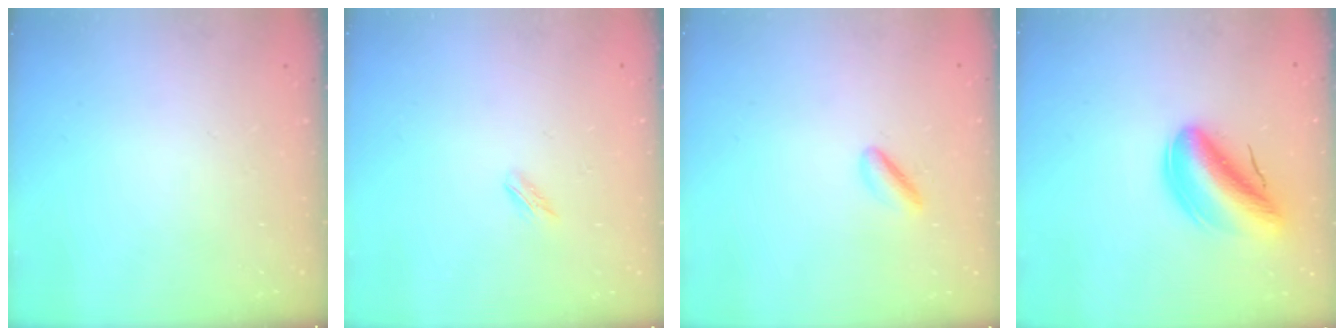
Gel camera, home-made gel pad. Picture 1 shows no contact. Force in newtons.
{"total": 1.7, "press": 1.5, "slide": 0.6}
{"total": 3.3, "press": 3.2, "slide": 0.8}
{"total": 13.0, "press": 12.5, "slide": 3.7}